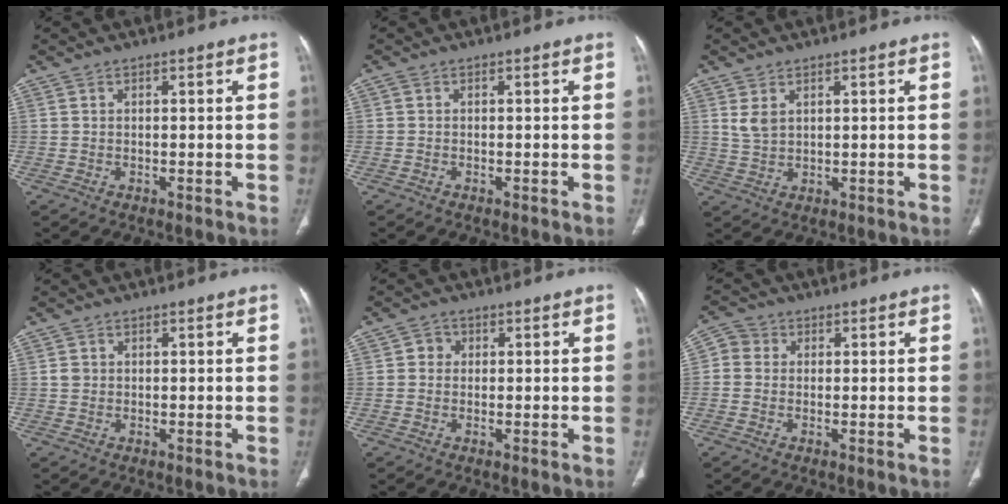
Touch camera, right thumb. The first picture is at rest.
{"total": 0.0}
{"total": 3.1, "force": [1.5, 1.7, 2.0], "torque": [-0.041, -0.005, 0.040]}
{"total": 1.0, "force": [0.1, 1.0, 0.4], "torque": [-0.005, 0.002, 0.003]}
{"total": 2.2, "force": [0.2, 2.1, 0.7], "torque": [0.002, 0.005, -0.001]}
{"total": 4.1, "force": [0.2, 3.8, 1.5], "torque": [-0.021, 0.010, -0.005]}